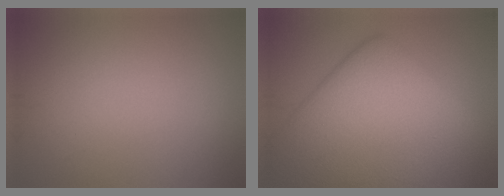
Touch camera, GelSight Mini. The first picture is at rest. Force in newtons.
{"total": 15.0, "press": 15.0, "slide": 0.1}